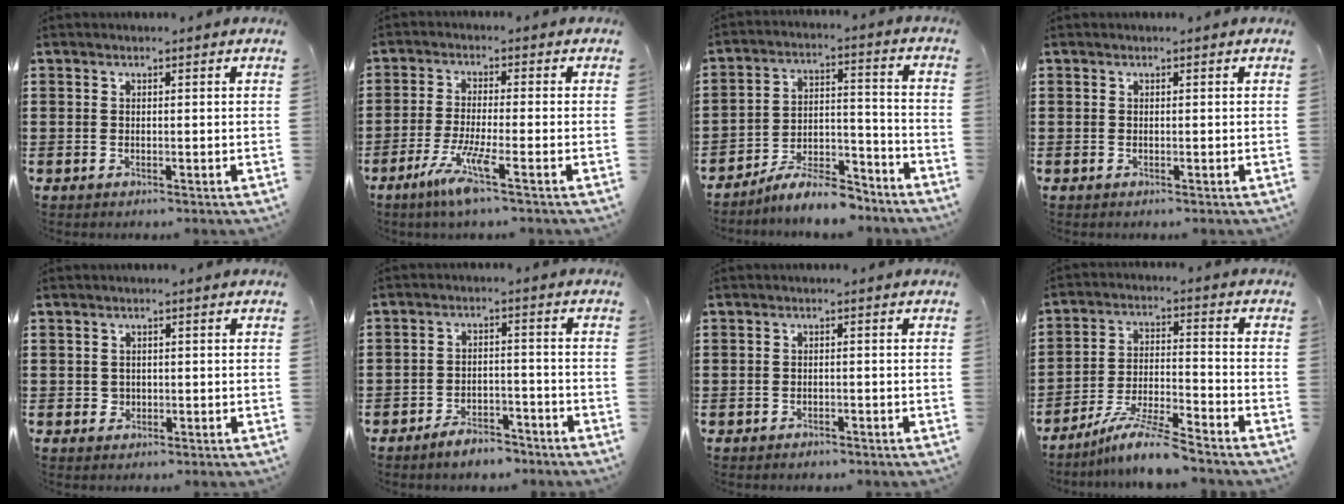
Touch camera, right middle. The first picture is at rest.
{"total": 6.2, "force": [-3.6, 0.2, 5.0], "torque": [-0.107, -0.015, -0.068]}
{"total": 8.1, "force": [-7.6, 1.4, 2.5], "torque": [-0.042, 0.020, -0.145]}
{"total": 0.0}
{"total": 1.1, "force": [0.0, 1.0, 0.3], "torque": [-0.008, 0.007, -0.001]}
{"total": 4.1, "force": [-4.0, 0.9, 0.7], "torque": [-0.011, 0.011, -0.079]}
{"total": 1.0, "force": [-0.9, 0.4, -0.1], "torque": [-0.002, 0.003, -0.022]}
{"total": 8.0, "force": [-7.0, 0.0, 3.8], "torque": [-0.075, -0.005, -0.136]}